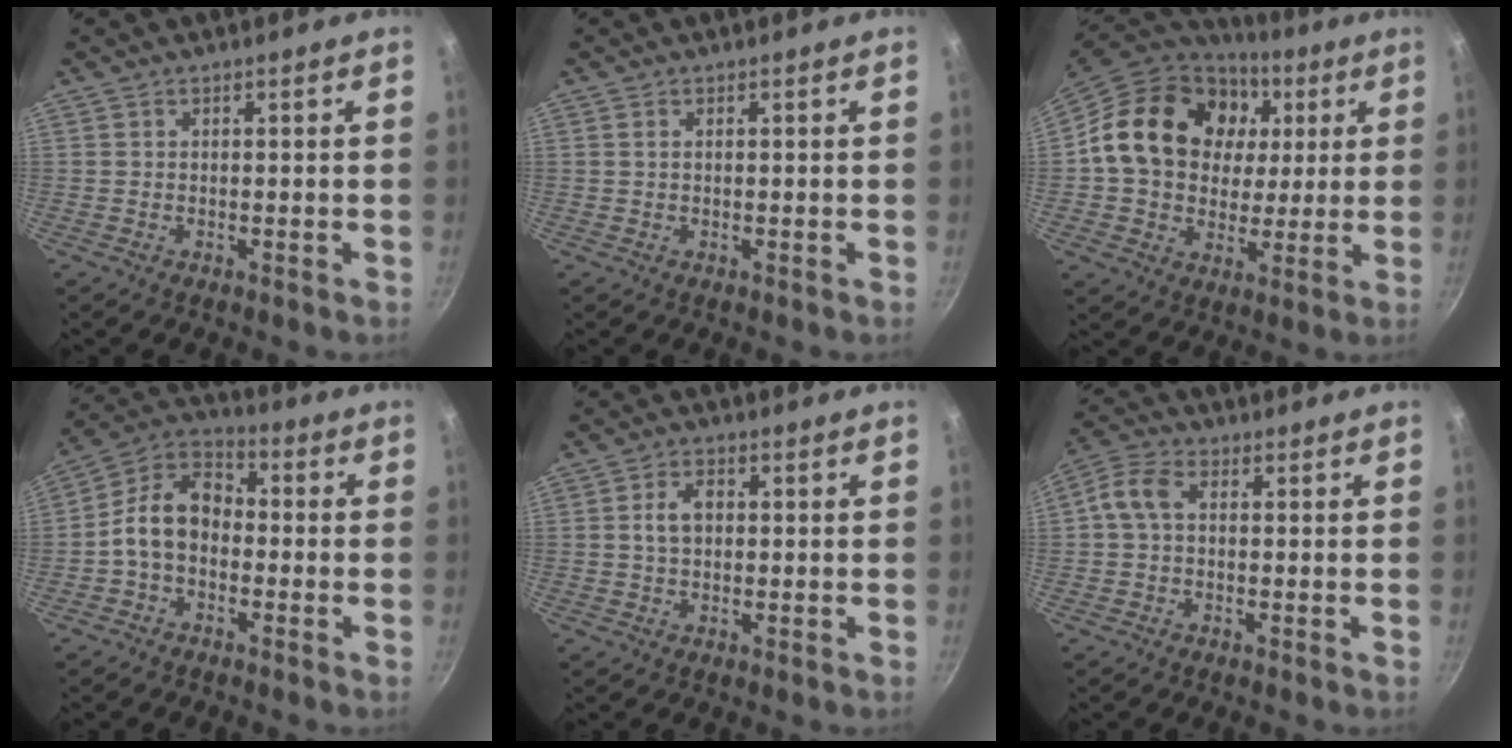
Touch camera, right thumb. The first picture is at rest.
{"total": 0.6, "force": [0.3, 0.3, 0.5], "torque": [-0.010, 0.001, 0.005]}
{"total": 22.2, "force": [4.9, 17.6, 12.7], "torque": [-0.204, 0.017, 0.079]}
{"total": 11.0, "force": [-1.8, 7.8, 7.5], "torque": [-0.108, 0.045, -0.056]}
{"total": 4.7, "force": [0.4, 3.3, 3.4], "torque": [-0.051, 0.011, 0.003]}
{"total": 5.9, "force": [0.3, 4.1, 4.2], "torque": [-0.091, 0.020, -0.007]}